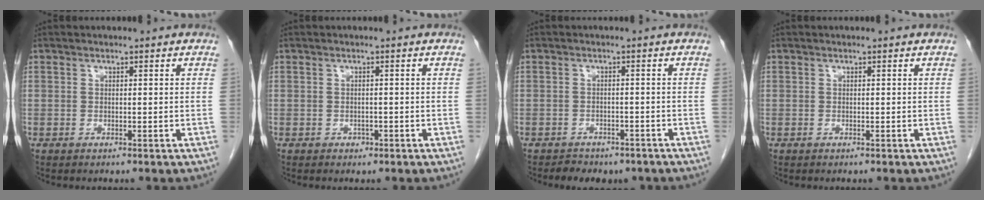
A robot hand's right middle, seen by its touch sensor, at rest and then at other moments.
{"total": 0.8, "force": [-0.4, 0.6, 0.3], "torque": [-0.006, 0.002, -0.004]}
{"total": 5.7, "force": [-4.6, 2.9, 1.8], "torque": [-0.024, 0.007, -0.053]}
{"total": 0.0}